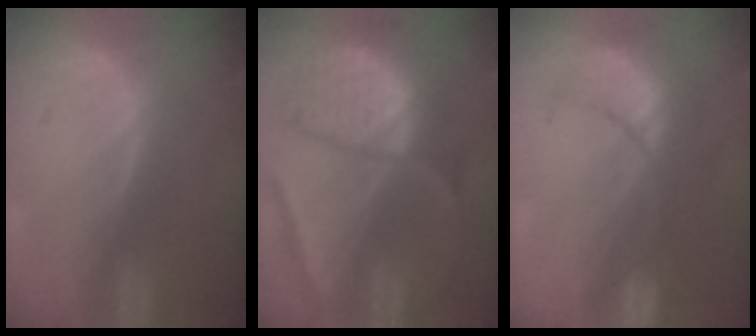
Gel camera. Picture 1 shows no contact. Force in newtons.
{"total": 10.2, "press": 10.1, "slide": 1.1}
{"total": 8.4, "press": 8.3, "slide": 1.3}